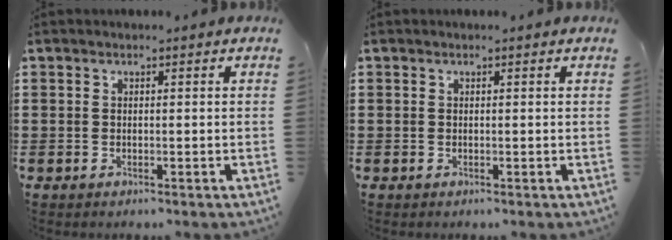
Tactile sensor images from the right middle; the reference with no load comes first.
{"total": 0.0}